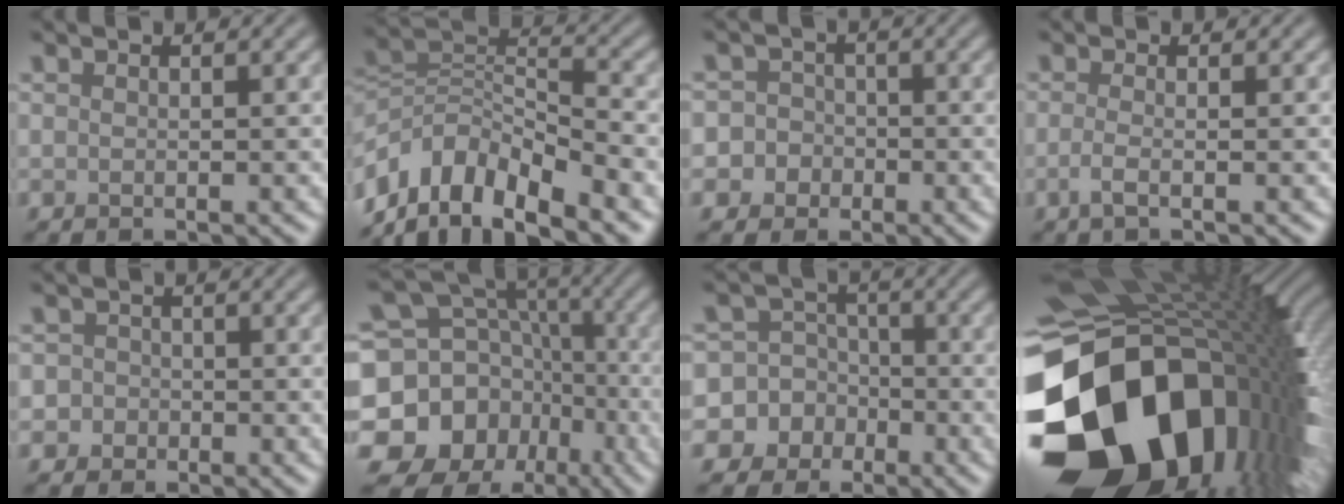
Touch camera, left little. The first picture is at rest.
{"total": 9.2, "force": [-6.2, 4.3, 5.2], "torque": [-0.086, 0.005, -0.123]}
{"total": 5.8, "force": [-2.1, 5.3, 0.7], "torque": [0.006, 0.008, -0.064]}
{"total": 1.6, "force": [-0.5, 0.5, 1.5], "torque": [-0.028, -0.003, -0.017]}
{"total": 3.2, "force": [-0.9, 3.0, 0.4], "torque": [0.027, 0.010, -0.039]}
{"total": 14.6, "force": [-5.1, 12.3, 5.9], "torque": [-0.146, 0.015, -0.088]}
{"total": 11.3, "force": [-4.2, 10.3, 1.7], "torque": [-0.068, -0.002, -0.091]}
{"total": 21.1, "force": [-6.3, 13.8, 14.6], "torque": [-0.312, -0.052, -0.089]}